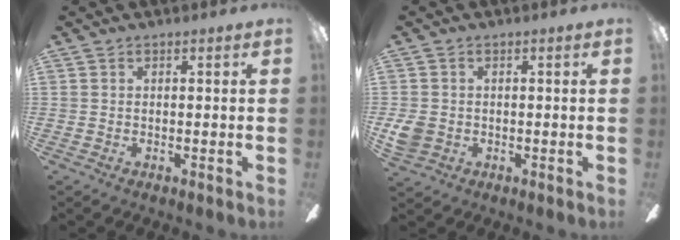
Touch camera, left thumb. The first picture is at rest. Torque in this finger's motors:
{"motor_torque": [0.13, 0.67, 0.19, -0.23, 0.01]}